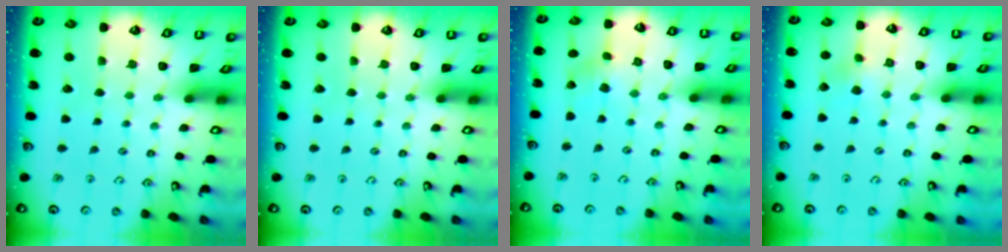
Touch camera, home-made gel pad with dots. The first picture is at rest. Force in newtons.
{"total": 0.0}
{"total": 0.0}
{"total": 3.4, "press": 3.3, "slide": 0.9}